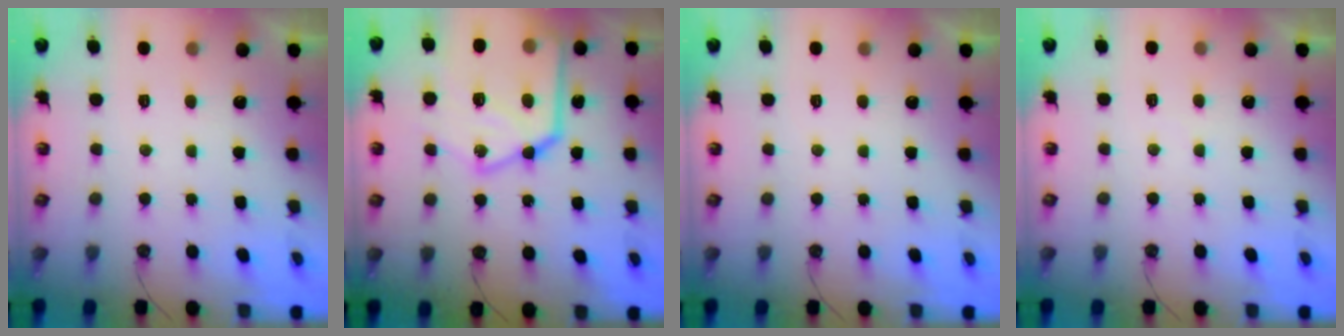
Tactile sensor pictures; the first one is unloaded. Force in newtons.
{"total": 24.8, "press": 24.7, "slide": 2.6}
{"total": 0.0}
{"total": 2.4, "press": 2.3, "slide": 0.5}